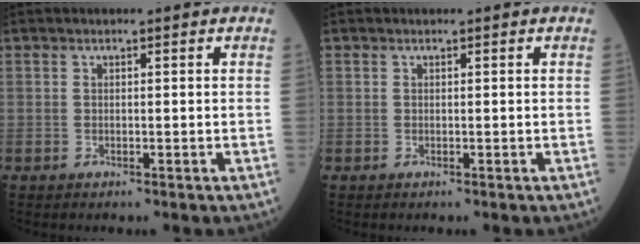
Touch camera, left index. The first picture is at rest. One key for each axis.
{"total": 0.0}